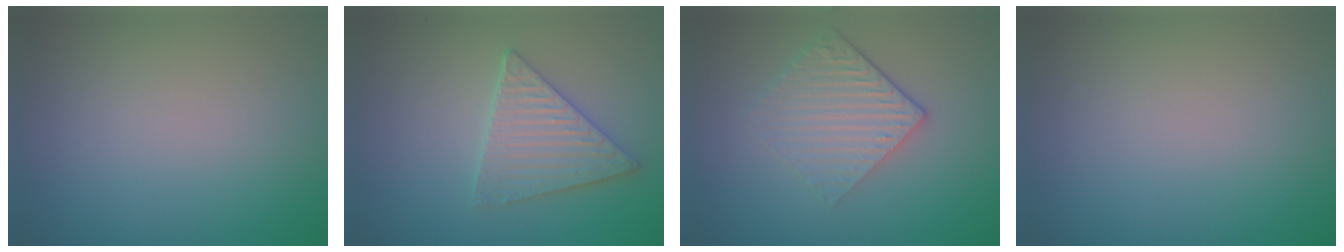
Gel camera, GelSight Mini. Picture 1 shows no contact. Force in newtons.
{"total": 3.5, "press": 3.4, "slide": 0.9}
{"total": 4.3, "press": 2.9, "slide": 3.1}
{"total": 0.0}